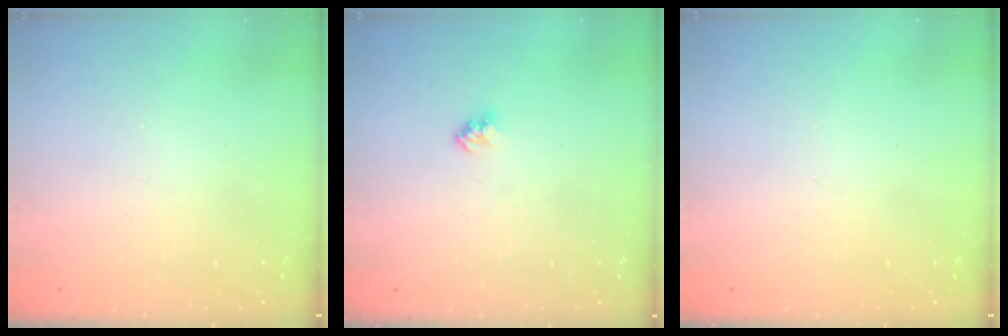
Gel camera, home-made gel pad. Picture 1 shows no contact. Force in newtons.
{"total": 2.4, "press": 2.4, "slide": 0.2}
{"total": 0.0}